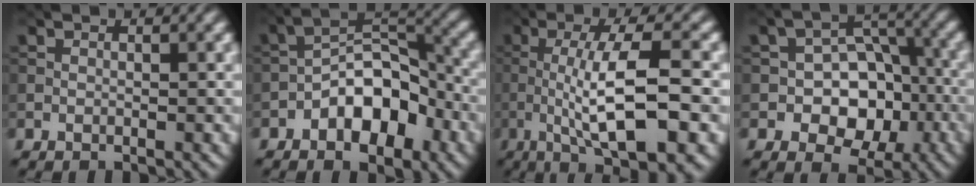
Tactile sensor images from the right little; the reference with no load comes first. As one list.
[{"total": 6.9, "force": [-3.2, 3.8, 4.9], "torque": [-0.062, 0.018, -0.059]}, {"total": 9.9, "force": [-1.9, 2.2, 9.5], "torque": [-0.141, 0.012, -0.039]}, {"total": 7.5, "force": [-2.2, 5.4, 4.7], "torque": [-0.034, 0.009, -0.047]}]